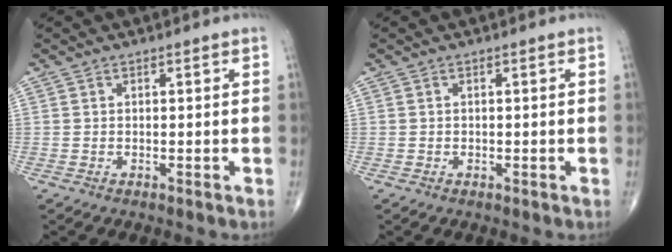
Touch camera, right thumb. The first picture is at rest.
{"total": 0.0}